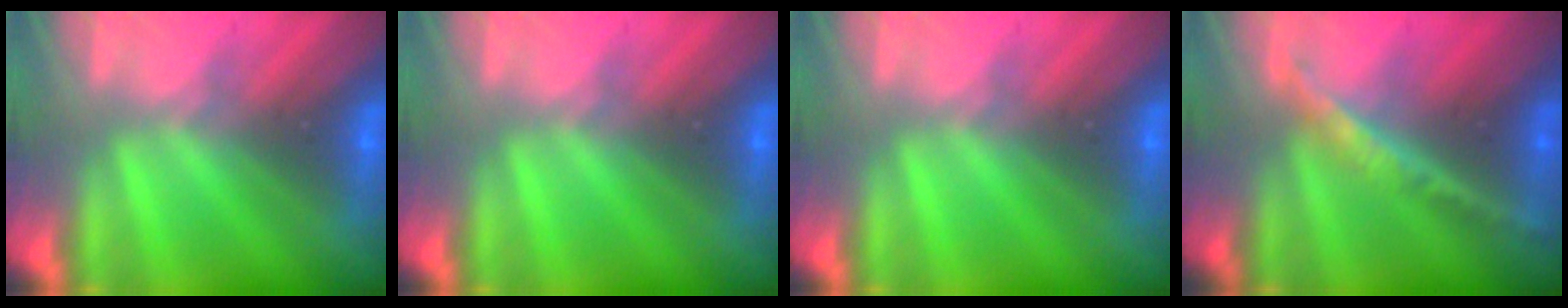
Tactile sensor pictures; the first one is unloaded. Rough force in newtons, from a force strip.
{"total": 0.0}
{"total": 0.0}
{"total": 2.4}